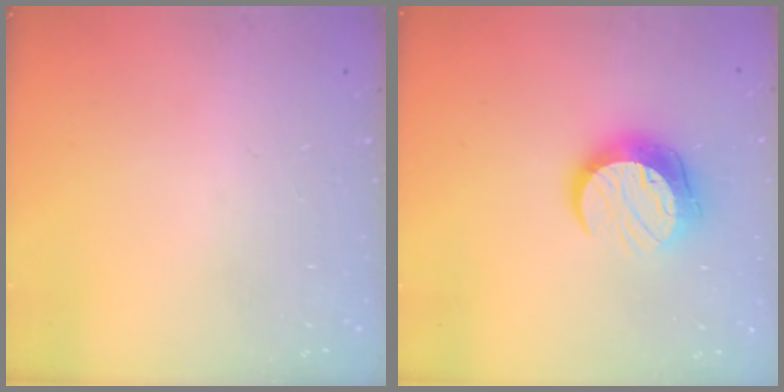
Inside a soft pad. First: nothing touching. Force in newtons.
{"total": 12.1, "press": 12.0, "slide": 0.7}